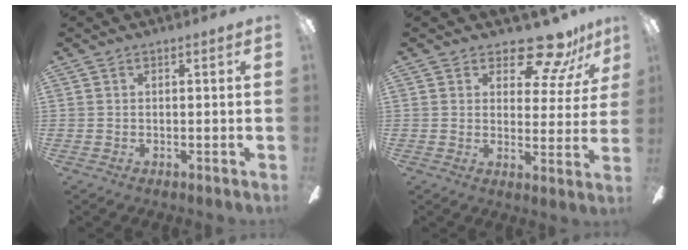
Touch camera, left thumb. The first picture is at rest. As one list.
[{"total": 12.8, "force": [9.9, 5.2, 6.2], "torque": [-0.083, -0.068, 0.174]}]